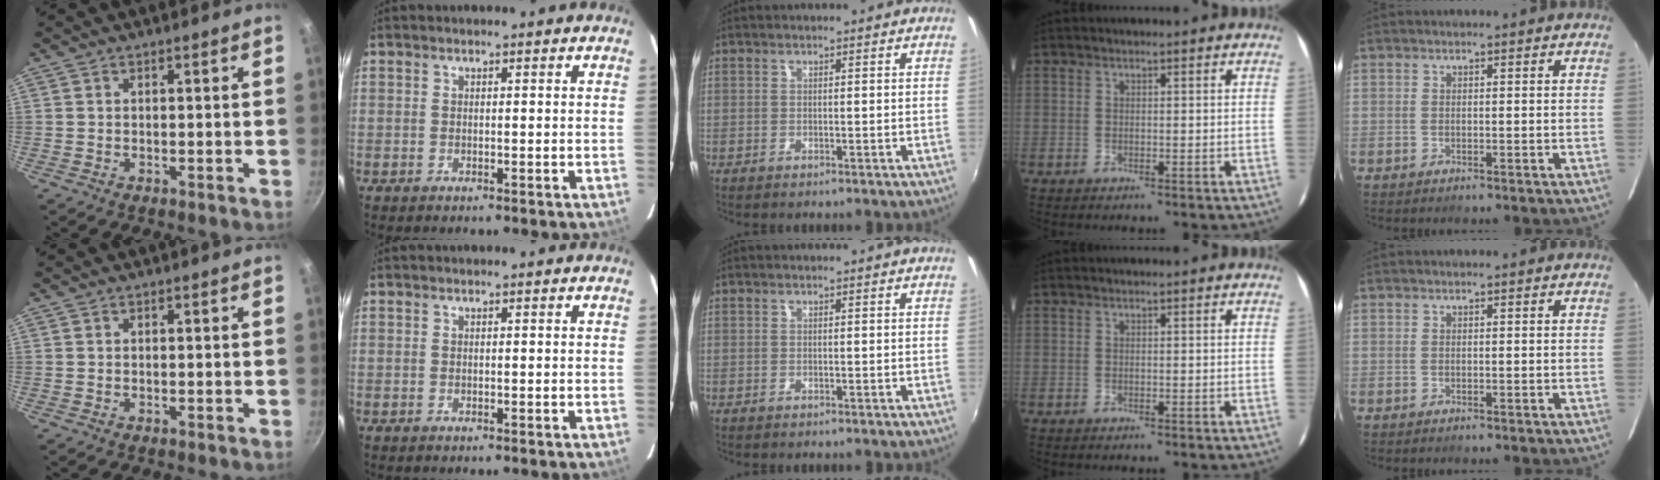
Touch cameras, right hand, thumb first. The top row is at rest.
{}